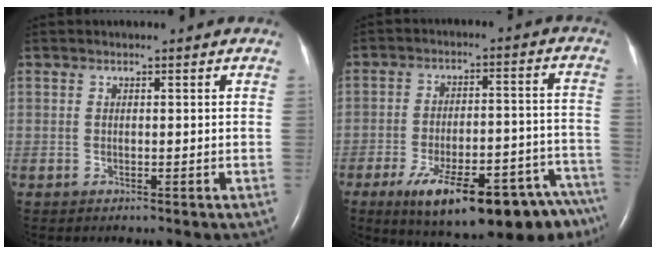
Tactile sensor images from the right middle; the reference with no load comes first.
{"total": 23.2, "force": [-16.2, 5.6, 15.6], "torque": [-0.154, 0.017, -0.223]}